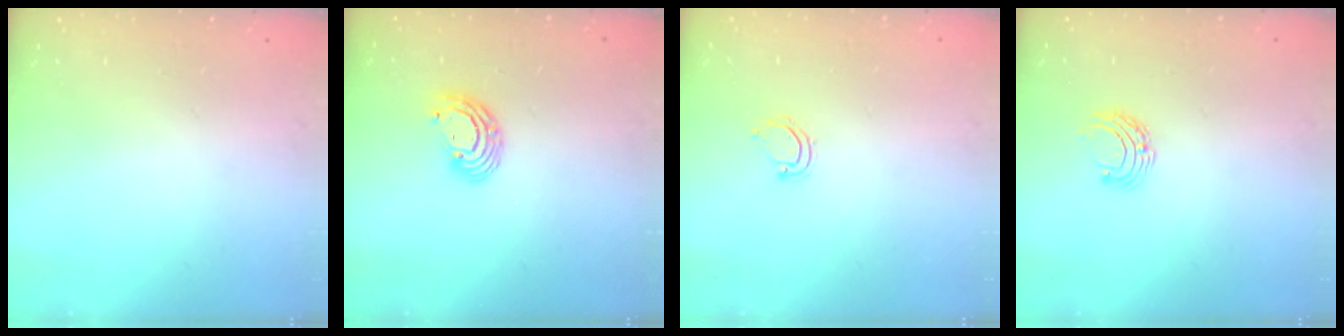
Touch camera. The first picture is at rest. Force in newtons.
{"total": 7.2, "press": 7.2, "slide": 1.0}
{"total": 3.7, "press": 3.7, "slide": 0.3}
{"total": 5.2, "press": 5.2, "slide": 0.5}